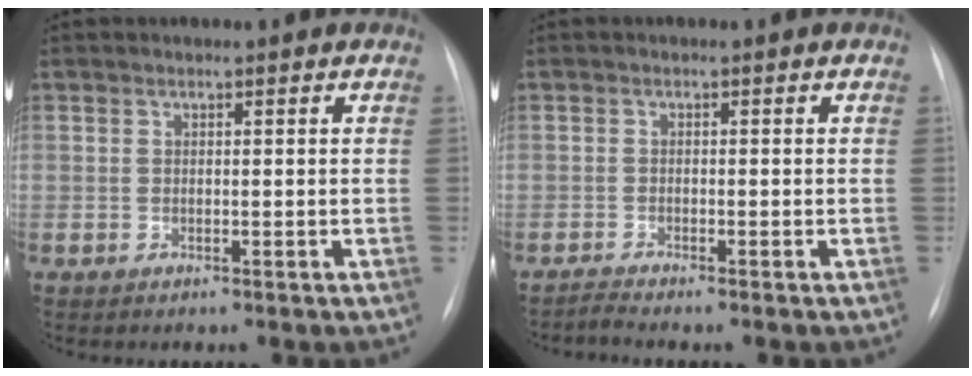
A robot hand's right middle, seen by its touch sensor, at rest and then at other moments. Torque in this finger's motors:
{"motor_torque": [-0.06, -0.29, -0.03, 0.00]}